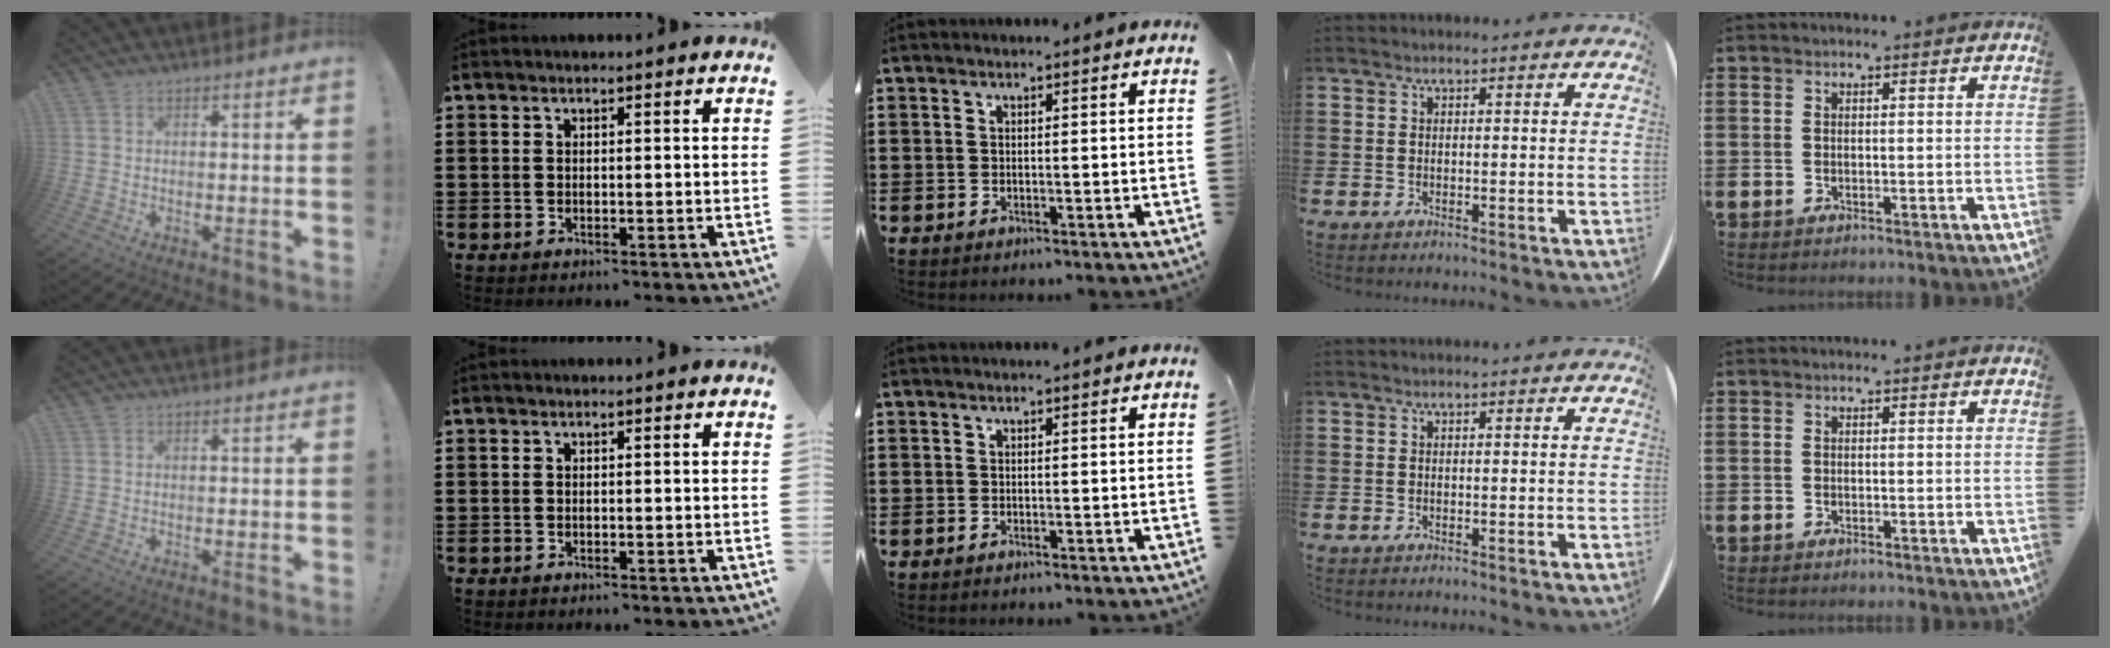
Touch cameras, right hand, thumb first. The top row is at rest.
{}